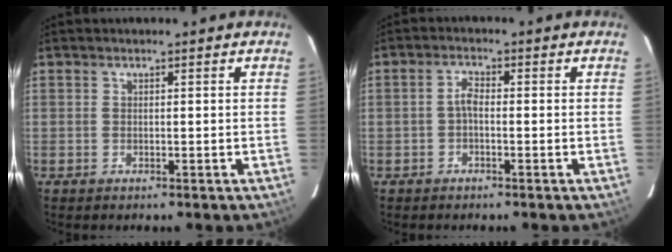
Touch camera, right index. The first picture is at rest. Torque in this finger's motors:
{"motor_torque": [0.34, -0.20, 0.15, 0.05]}